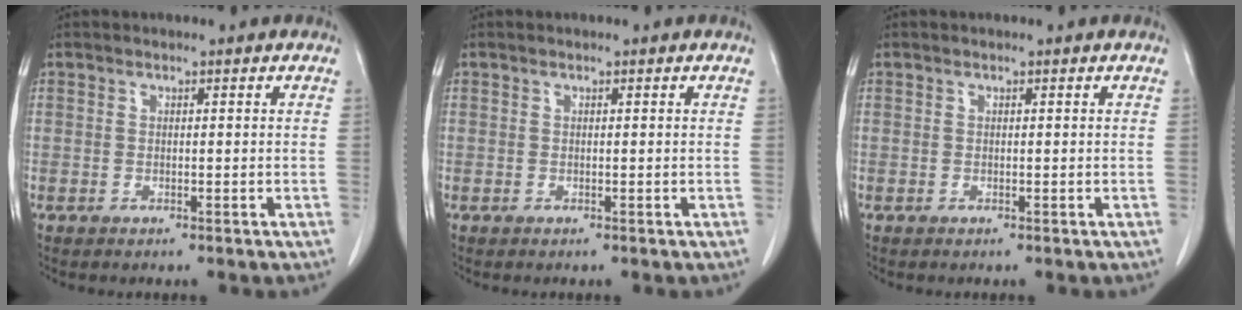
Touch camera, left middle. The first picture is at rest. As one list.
[{"total": 0.0}, {"total": 0.0}]